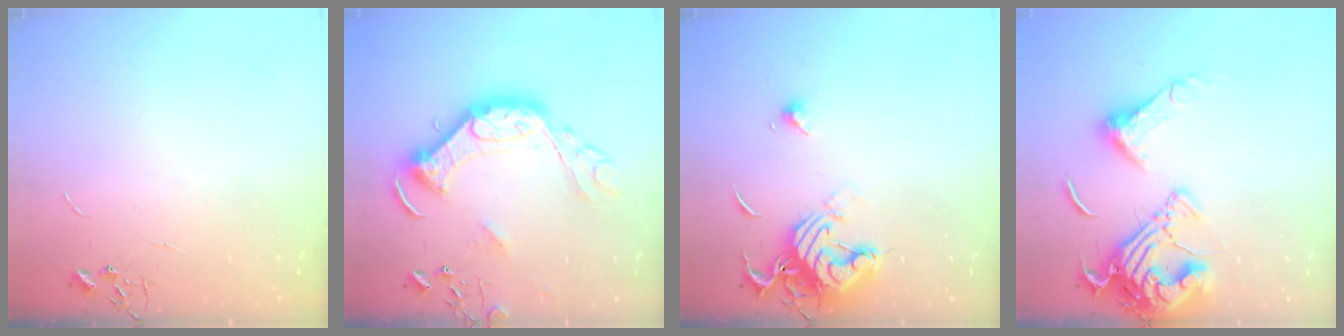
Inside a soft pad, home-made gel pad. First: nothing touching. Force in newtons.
{"total": 18.6, "press": 18.6, "slide": 1.1}
{"total": 14.0, "press": 14.0, "slide": 1.1}
{"total": 19.0, "press": 18.9, "slide": 1.9}